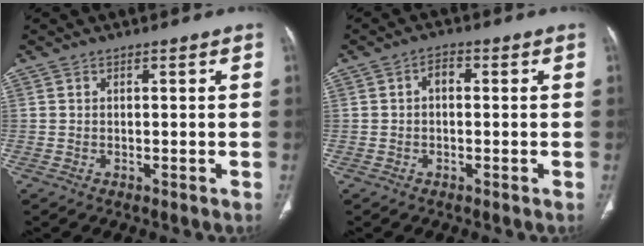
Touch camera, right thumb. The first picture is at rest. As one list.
[{"total": 2.6, "force": [0.1, 1.7, 2.0], "torque": [-0.027, 0.013, -0.004]}]